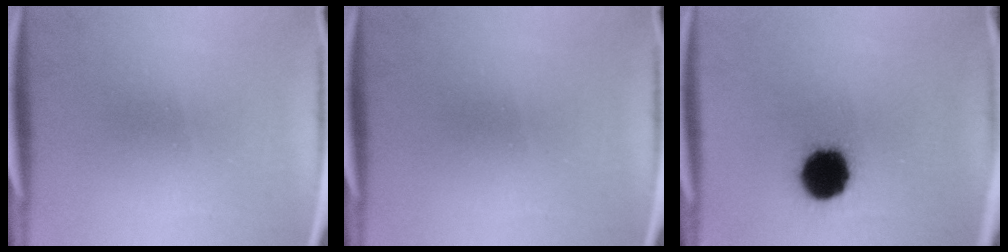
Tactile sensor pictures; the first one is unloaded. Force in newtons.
{"total": 0.0}
{"total": 14.5}